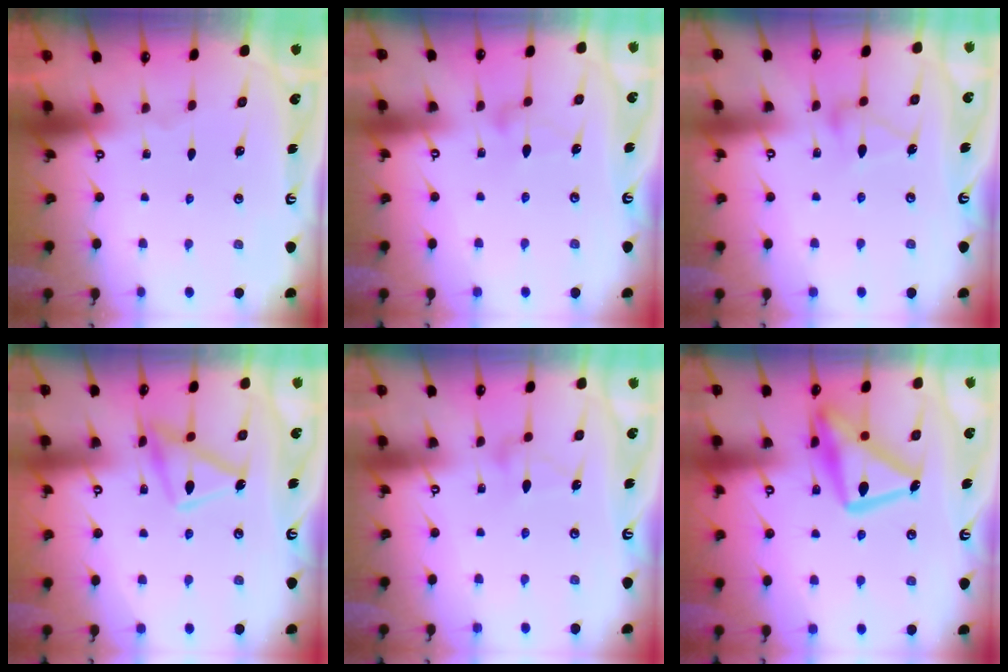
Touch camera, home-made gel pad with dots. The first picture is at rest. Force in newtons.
{"total": 7.8, "press": 7.7, "slide": 0.4}
{"total": 7.3, "press": 7.3, "slide": 0.2}
{"total": 13.7, "press": 13.6, "slide": 1.1}
{"total": 7.9, "press": 7.9, "slide": 0.4}
{"total": 19.3, "press": 19.2, "slide": 1.6}